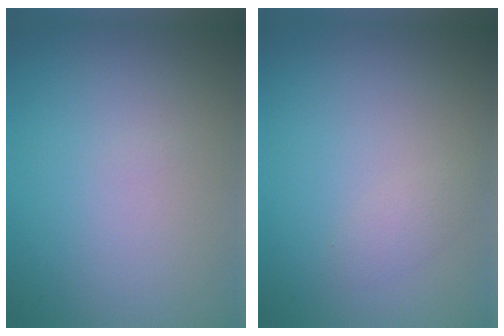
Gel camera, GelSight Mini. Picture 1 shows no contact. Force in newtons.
{"total": 1.1, "press": 1.1, "slide": 0.0}